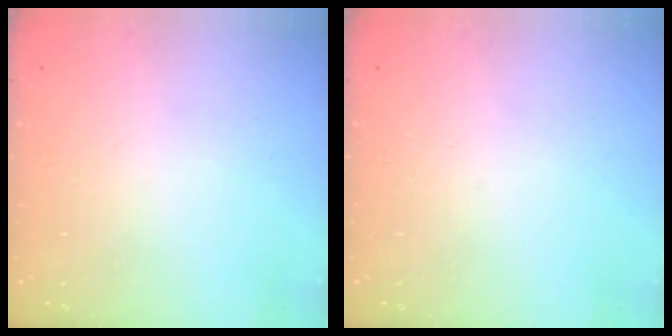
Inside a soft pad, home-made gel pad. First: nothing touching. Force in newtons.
{"total": 0.0}